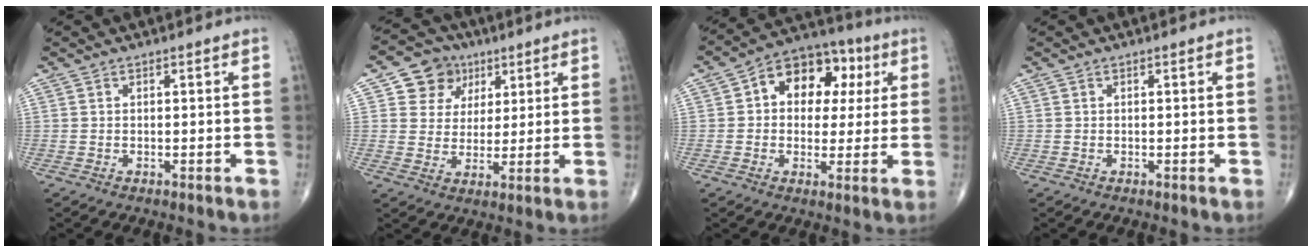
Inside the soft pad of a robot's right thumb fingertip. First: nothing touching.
{"total": 8.9, "force": [4.0, 7.5, 2.6], "torque": [-0.006, -0.009, 0.064]}
{"total": 13.8, "force": [3.5, 9.8, 9.1], "torque": [-0.079, 0.019, 0.042]}
{"total": 0.0}